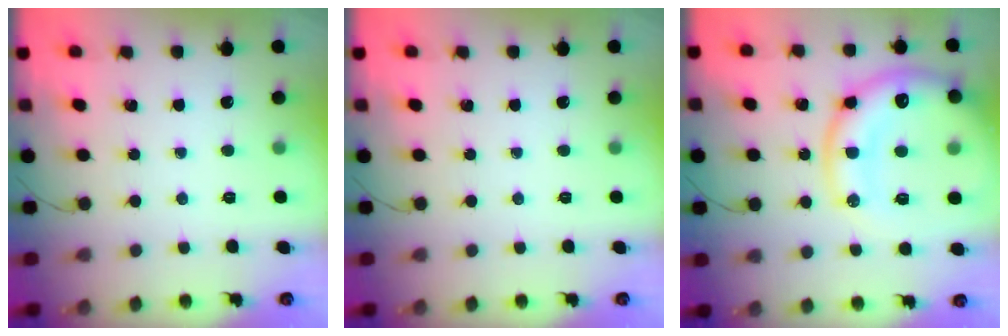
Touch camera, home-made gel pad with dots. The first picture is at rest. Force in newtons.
{"total": 0.0}
{"total": 20.9, "press": 20.6, "slide": 3.3}